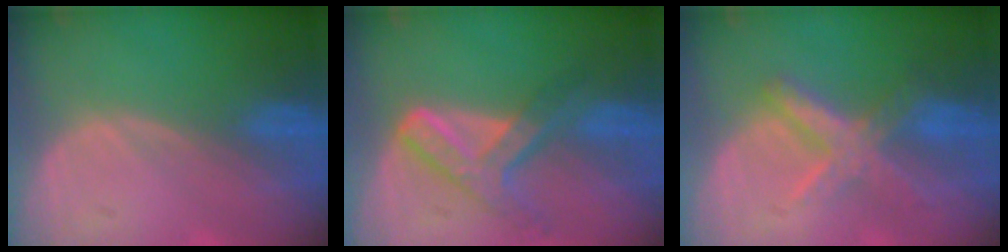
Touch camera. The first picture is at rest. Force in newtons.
{"total": 7.2, "press": 6.2, "slide": 3.8}
{"total": 7.1, "press": 6.2, "slide": 3.6}